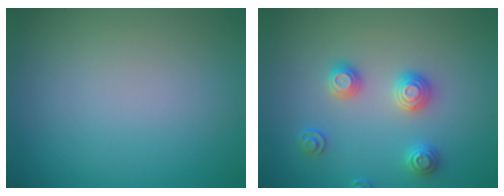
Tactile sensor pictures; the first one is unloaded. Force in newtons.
{"total": 2.8, "press": 2.7, "slide": 0.8}